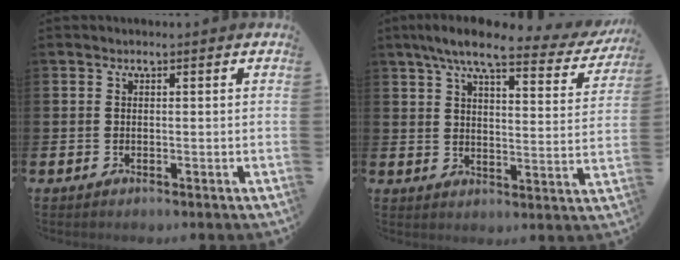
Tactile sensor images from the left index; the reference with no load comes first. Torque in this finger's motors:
{"motor_torque": [1.07, -1.07, 0.50, 0.21]}